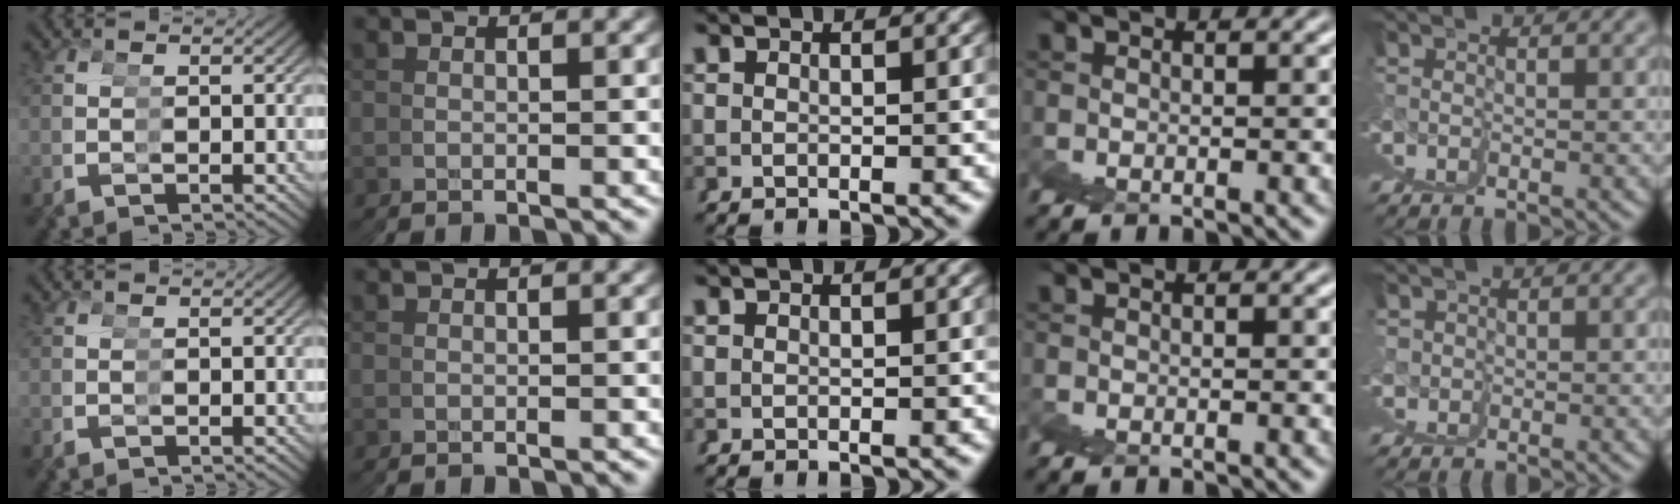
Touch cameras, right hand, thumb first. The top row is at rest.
{"little": {"total": 2.0, "force": [0.9, 1.7, 0.4], "torque": [-0.005, -0.007, 0.012]}}